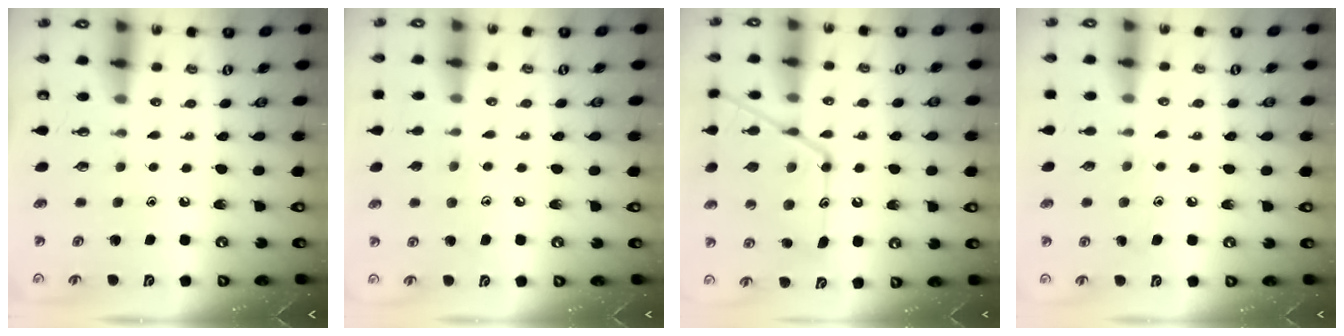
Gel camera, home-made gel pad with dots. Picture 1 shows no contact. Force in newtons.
{"total": 6.5, "press": 6.5, "slide": 0.4}
{"total": 19.2, "press": 19.1, "slide": 1.6}
{"total": 7.5, "press": 7.5, "slide": 0.4}